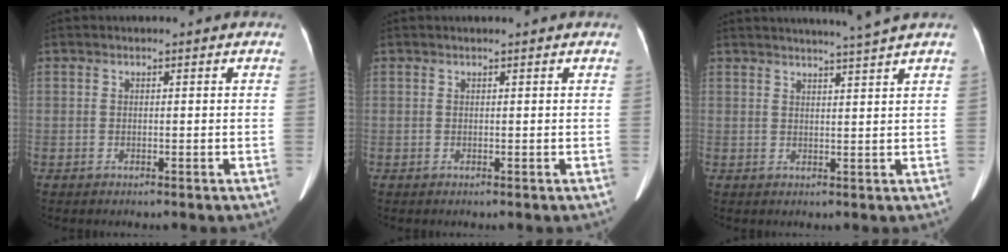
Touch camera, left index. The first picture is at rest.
{"total": 0.8, "force": [0.8, -0.1, 0.4], "torque": [-0.006, 0.010, 0.014]}
{"total": 5.2, "force": [4.5, -1.8, 2.0], "torque": [-0.031, -0.007, 0.058]}